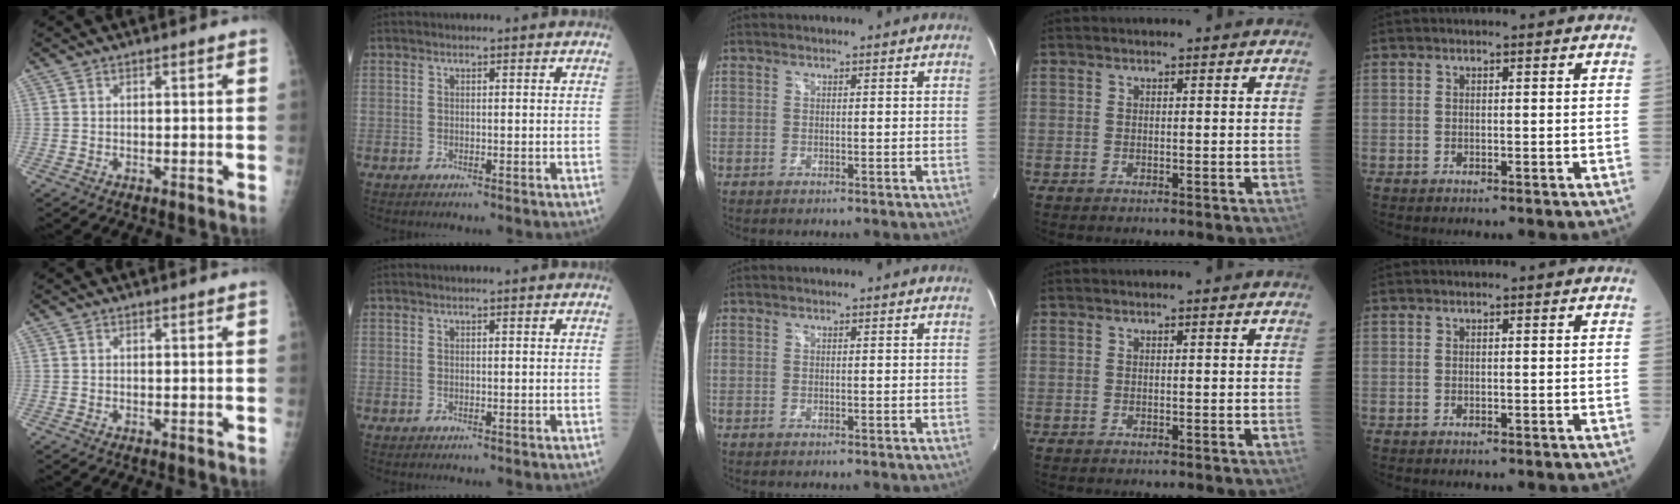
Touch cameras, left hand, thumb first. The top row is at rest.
{}